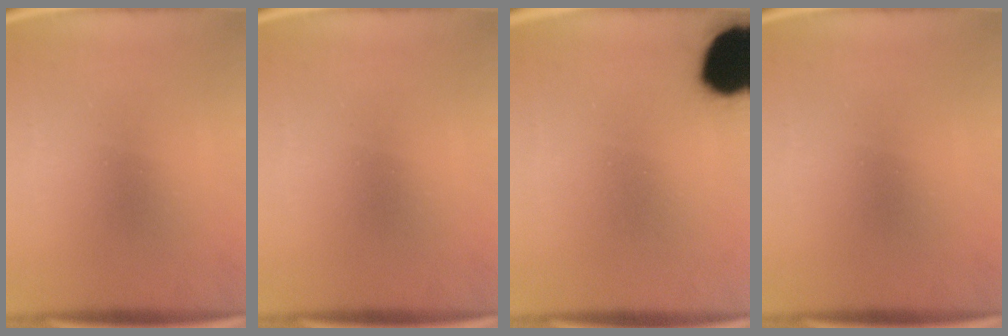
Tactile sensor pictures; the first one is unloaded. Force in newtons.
{"total": 0.0}
{"total": 17.0}
{"total": 0.0}